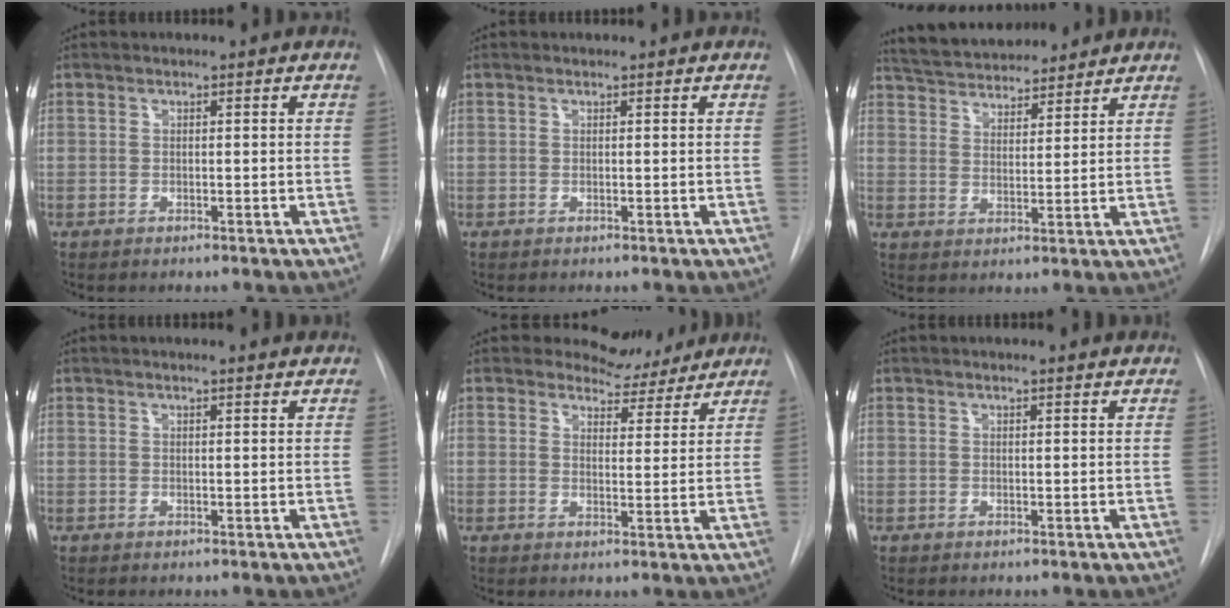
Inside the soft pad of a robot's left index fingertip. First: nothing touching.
{"total": 0.0}
{"total": 13.0, "force": [12.0, 3.0, 3.9], "torque": [-0.063, 0.022, 0.192]}
{"total": 3.5, "force": [3.3, 0.0, 1.3], "torque": [-0.018, 0.008, 0.030]}
{"total": 5.2, "force": [4.8, 2.0, -0.4], "torque": [0.012, -0.015, 0.055]}
{"total": 2.7, "force": [2.5, 0.0, 0.9], "torque": [-0.015, 0.007, 0.022]}